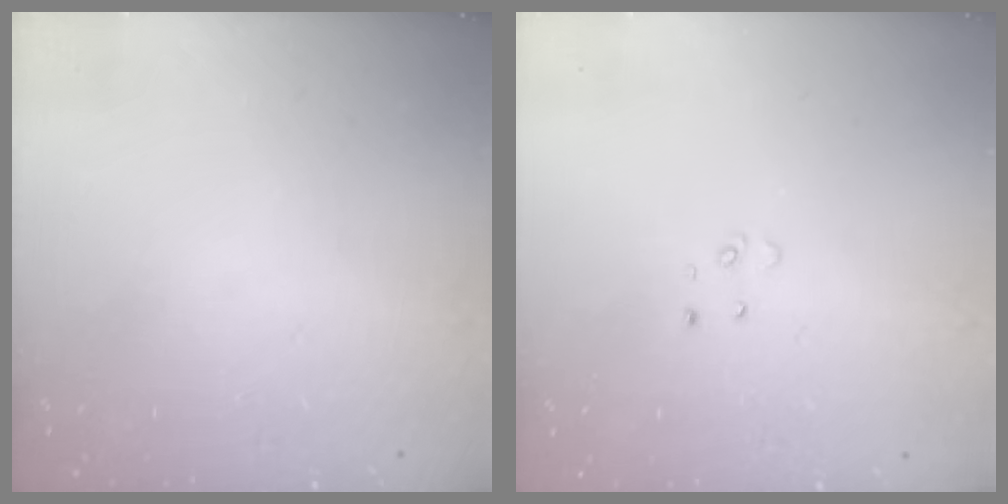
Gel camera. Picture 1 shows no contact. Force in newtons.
{"total": 2.6, "press": 2.6, "slide": 0.2}